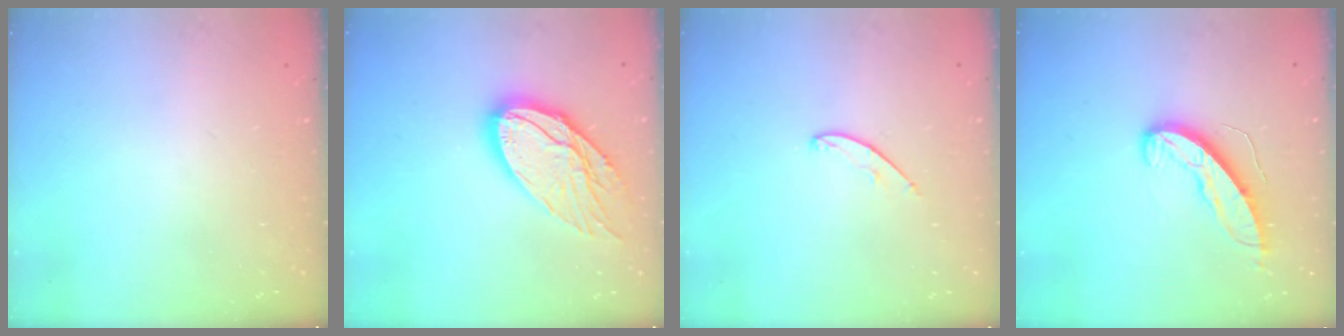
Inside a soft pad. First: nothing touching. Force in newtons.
{"total": 17.8, "press": 17.7, "slide": 1.5}
{"total": 5.9, "press": 5.9, "slide": 0.6}
{"total": 9.3, "press": 9.3, "slide": 0.3}